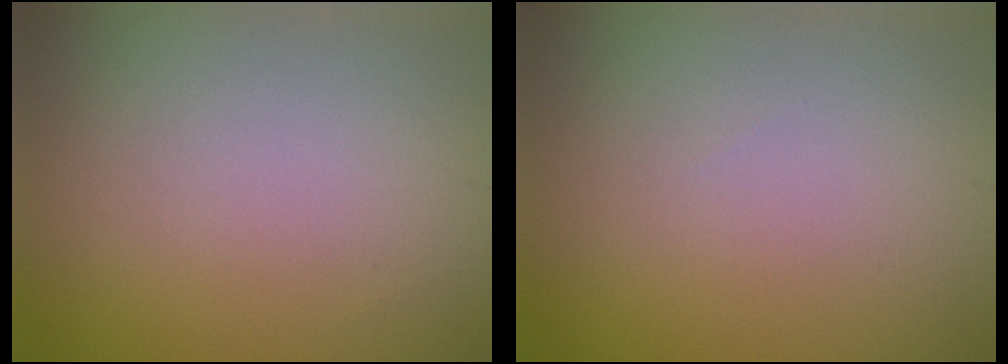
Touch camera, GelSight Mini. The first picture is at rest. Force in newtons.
{"total": 0.0}